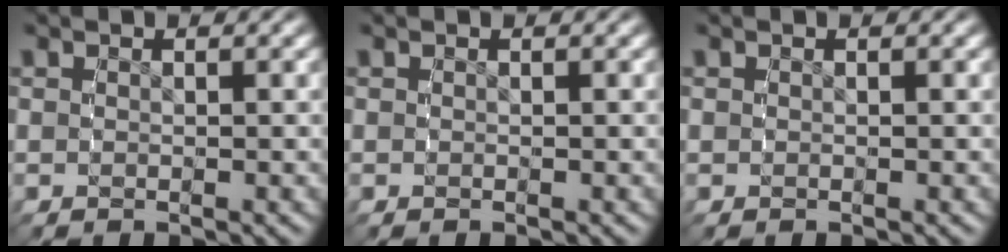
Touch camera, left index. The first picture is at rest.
{"total": 0.0}
{"total": 0.5, "force": [0.1, 0.5, 0.0], "torque": [-0.001, -0.001, 0.002]}